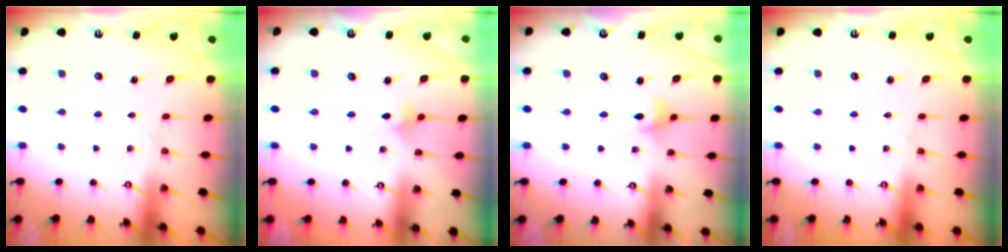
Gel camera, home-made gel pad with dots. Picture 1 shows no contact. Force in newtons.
{"total": 3.7, "press": 3.6, "slide": 0.8}
{"total": 3.8, "press": 3.8, "slide": 0.6}
{"total": 0.0}